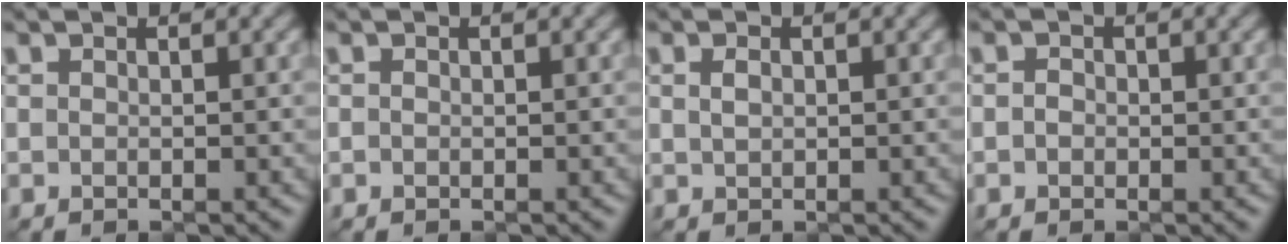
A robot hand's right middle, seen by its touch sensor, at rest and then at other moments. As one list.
[{"total": 0.0}, {"total": 1.0, "force": [0.3, 0.6, 0.7], "torque": [-0.017, 0.001, 0.007]}, {"total": 0.8, "force": [-0.1, 0.7, 0.4], "torque": [-0.006, -0.003, -0.006]}]